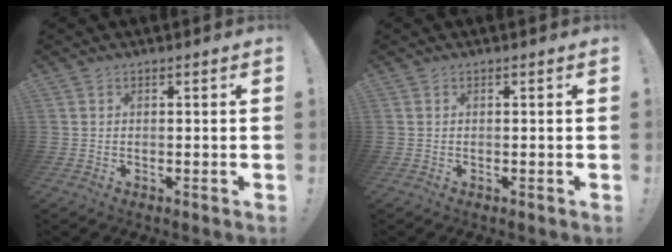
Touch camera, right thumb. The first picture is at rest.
{"total": 0.0}